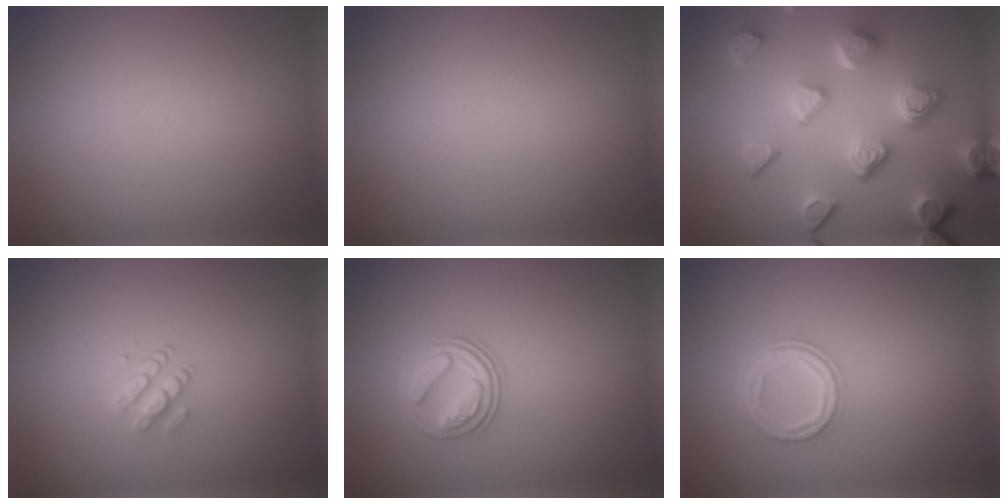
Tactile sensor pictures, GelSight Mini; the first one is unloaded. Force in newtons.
{"total": 0.0}
{"total": 6.8, "press": 5.3, "slide": 4.3}
{"total": 1.5, "press": 1.1, "slide": 1.0}
{"total": 3.0, "press": 2.5, "slide": 1.6}
{"total": 3.6, "press": 2.8, "slide": 2.3}